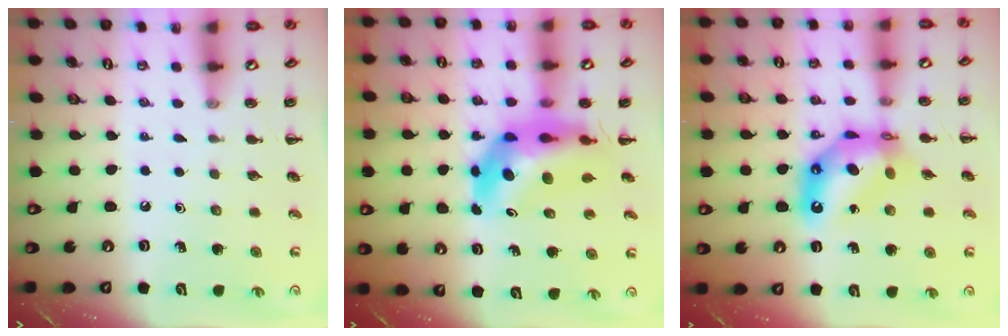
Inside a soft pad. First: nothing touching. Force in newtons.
{"total": 12.2, "press": 11.6, "slide": 3.7}
{"total": 12.4, "press": 11.8, "slide": 3.8}